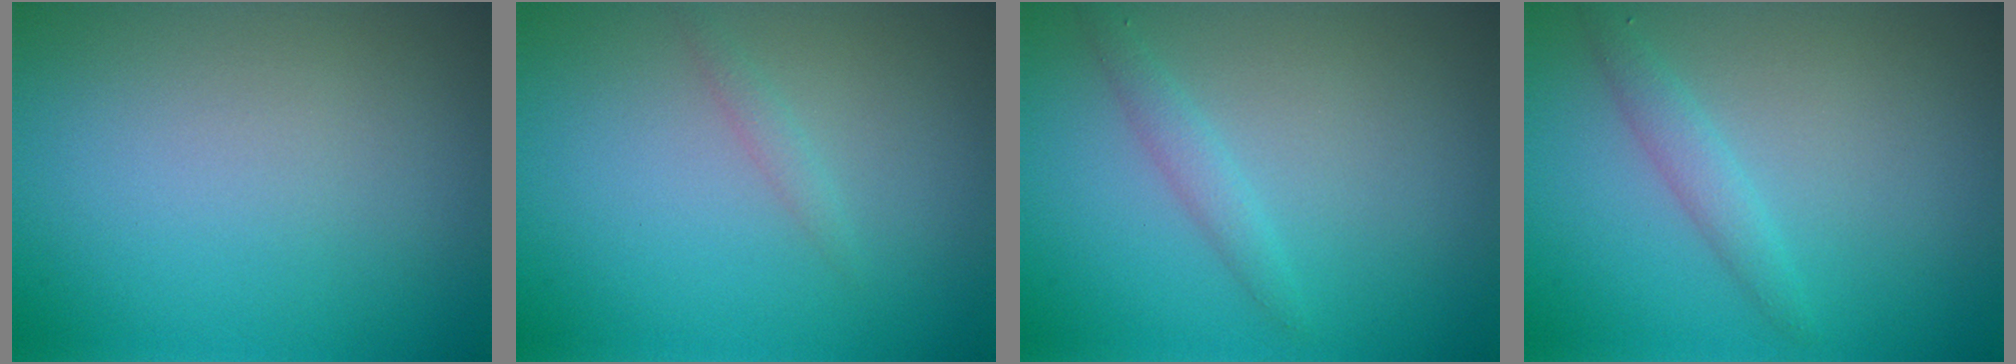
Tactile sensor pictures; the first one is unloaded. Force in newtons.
{"total": 0.8, "press": 0.8, "slide": 0.0}
{"total": 1.4, "press": 1.4, "slide": 0.0}
{"total": 1.6, "press": 1.6, "slide": 0.1}